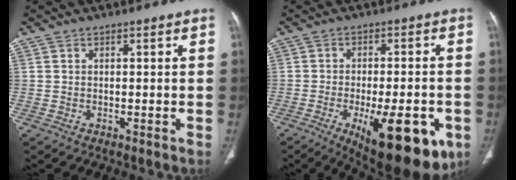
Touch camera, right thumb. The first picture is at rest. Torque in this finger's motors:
{"motor_torque": [2.01, 2.17, 0.82, -0.77, 0.45]}